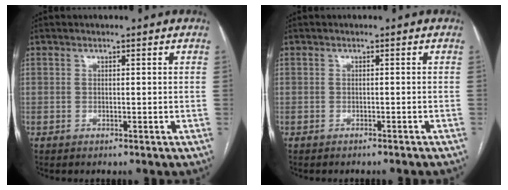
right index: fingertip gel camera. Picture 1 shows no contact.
{"total": 2.8, "force": [-2.5, 0.4, 1.0], "torque": [-0.016, -0.002, -0.030]}